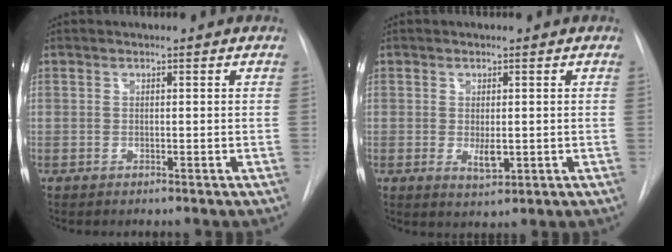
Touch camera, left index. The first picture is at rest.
{"total": 2.8, "force": [-0.3, 1.2, 2.5], "torque": [-0.044, -0.007, 0.002]}